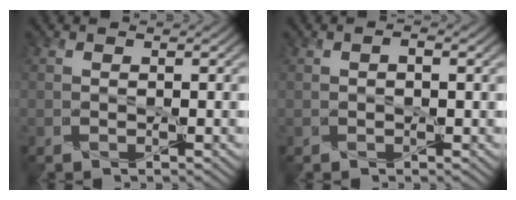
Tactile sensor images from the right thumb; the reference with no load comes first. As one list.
[{"total": 1.0, "force": [0.1, 0.4, 0.8], "torque": [-0.010, -0.002, 0.004]}]